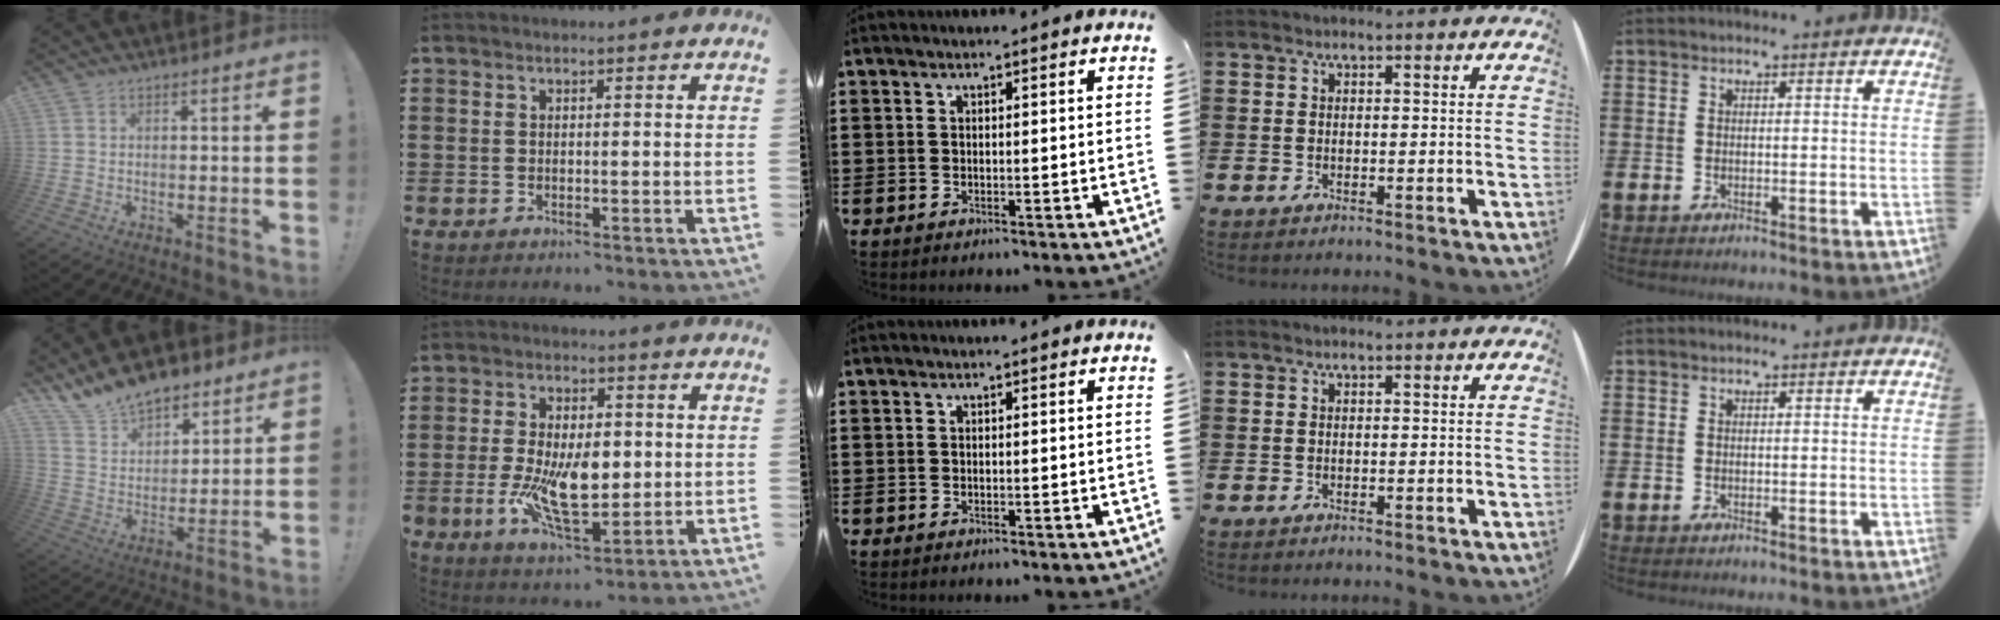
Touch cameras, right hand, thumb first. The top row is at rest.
{"thumb": {"total": 12.8, "force": [11.2, 5.5, 2.8], "torque": [-0.069, -0.089, 0.213]}, "index": {"total": 11.4, "force": [-0.9, 5.3, 10.0], "torque": [-0.197, -0.009, -0.013]}}